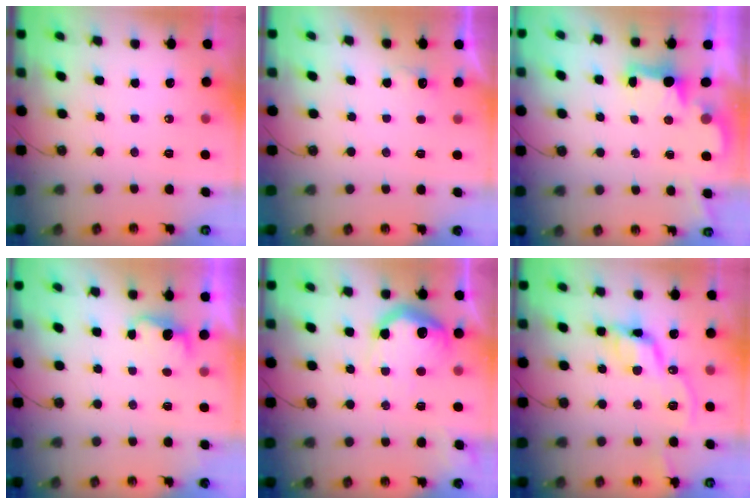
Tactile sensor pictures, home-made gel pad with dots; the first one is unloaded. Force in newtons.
{"total": 3.8, "press": 3.7, "slide": 0.9}
{"total": 2.0, "press": 2.0, "slide": 0.5}
{"total": 2.8, "press": 2.6, "slide": 1.0}
{"total": 18.9, "press": 18.8, "slide": 1.5}
{"total": 12.5, "press": 12.4, "slide": 1.2}